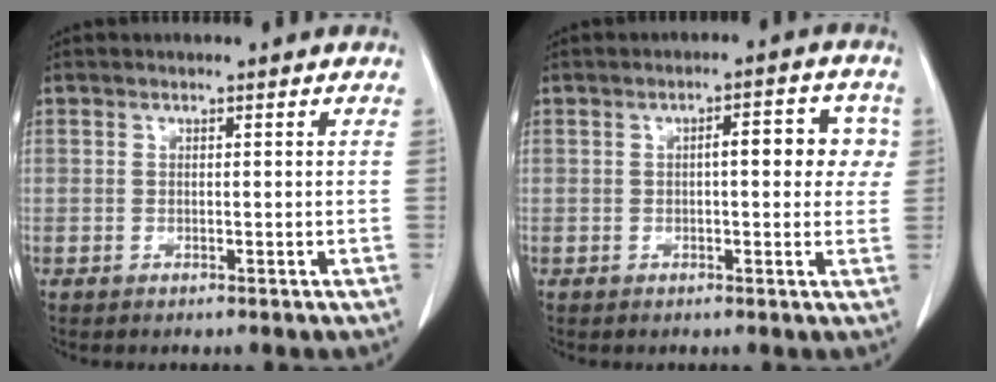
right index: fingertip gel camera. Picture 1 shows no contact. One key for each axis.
{"total": 6.4, "fx": 0.9, "fy": 2.3, "fz": 5.9, "tx": -0.069, "ty": 0.023, "tz": 0.008}